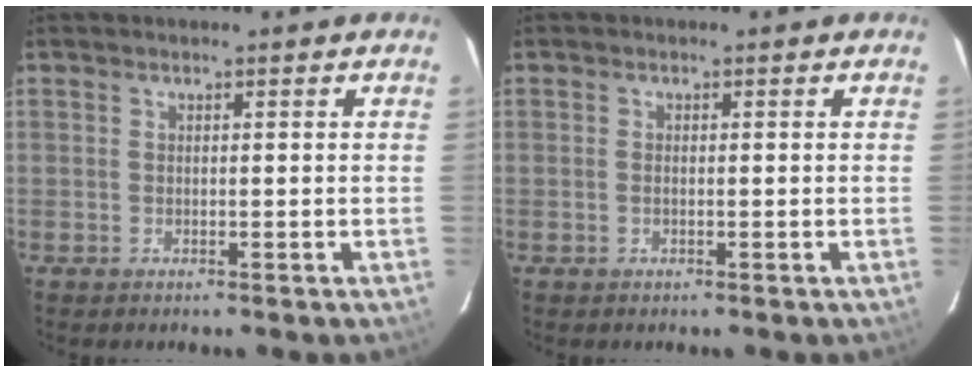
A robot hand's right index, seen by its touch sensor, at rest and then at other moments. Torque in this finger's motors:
{"motor_torque": [-0.16, 0.01, -0.08, -0.01]}